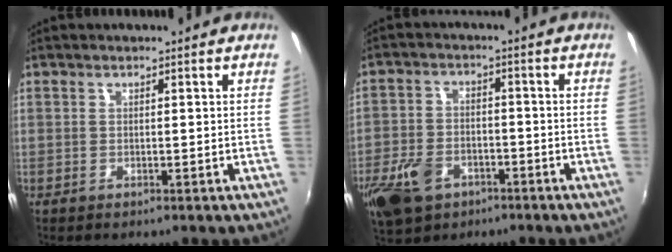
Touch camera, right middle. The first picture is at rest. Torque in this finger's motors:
{"motor_torque": [1.04, -0.96, 0.43, 0.06]}